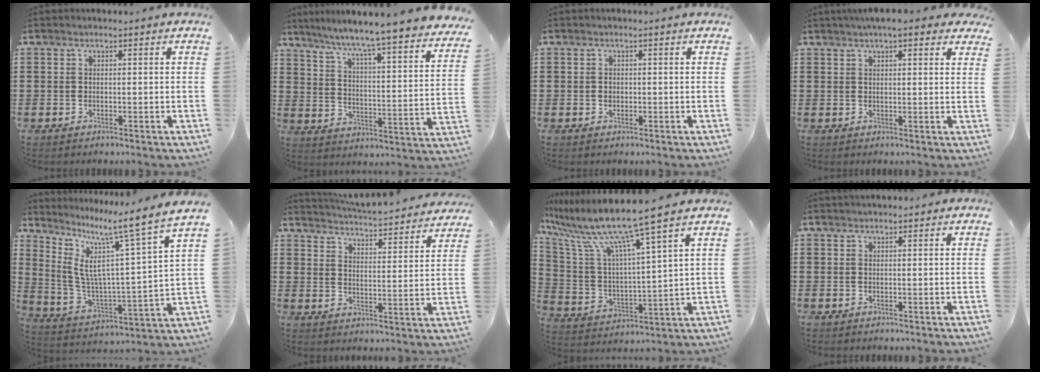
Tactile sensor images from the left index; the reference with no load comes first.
{"total": 5.6, "force": [4.8, -1.3, 2.5], "torque": [-0.072, -0.056, 0.069]}
{"total": 0.8, "force": [-0.1, 0.7, 0.4], "torque": [-0.011, 0.003, -0.002]}
{"total": 4.0, "force": [3.0, 0.8, 2.4], "torque": [-0.048, -0.001, 0.053]}
{"total": 10.0, "force": [7.5, 0.4, 6.5], "torque": [-0.156, -0.075, 0.110]}
{"total": 4.3, "force": [4.3, -0.4, 0.4], "torque": [-0.032, -0.039, 0.068]}
{"total": 10.8, "force": [8.6, -0.6, 6.5], "torque": [-0.163, -0.059, 0.136]}
{"total": 0.9, "force": [0.8, 0.4, 0.3], "torque": [-0.008, 0.003, 0.015]}